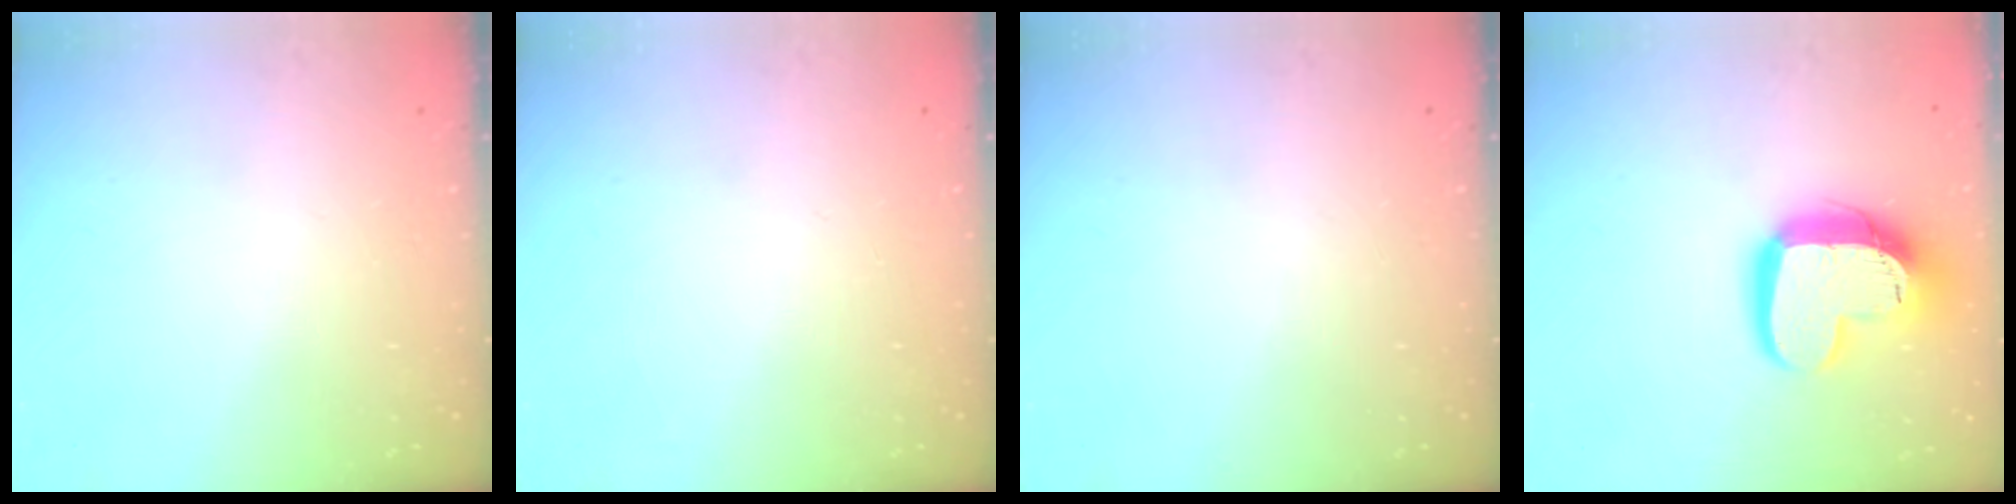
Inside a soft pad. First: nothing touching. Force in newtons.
{"total": 0.0}
{"total": 0.0}
{"total": 18.9, "press": 18.8, "slide": 1.5}